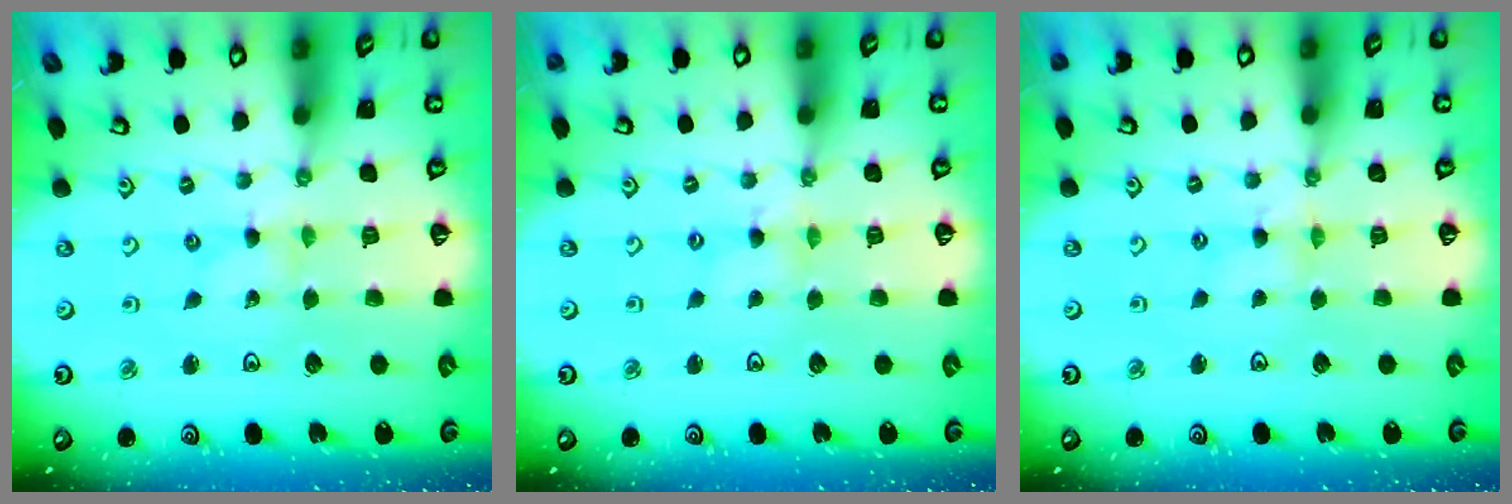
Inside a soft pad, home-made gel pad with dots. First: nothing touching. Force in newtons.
{"total": 1.4, "press": 1.4, "slide": 0.2}
{"total": 1.0, "press": 0.9, "slide": 0.2}